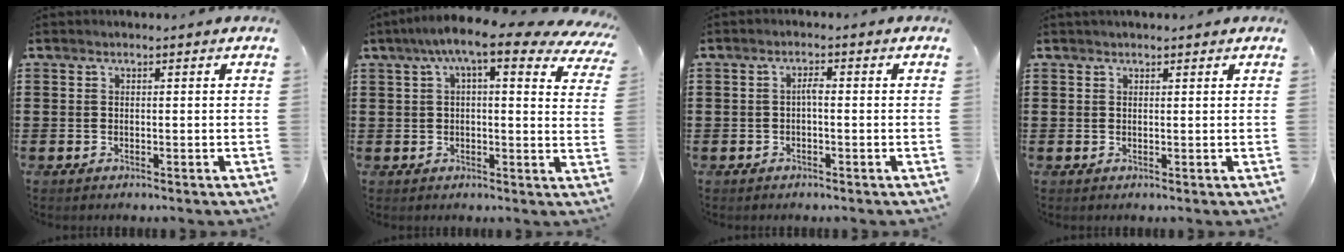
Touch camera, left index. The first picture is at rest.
{"total": 9.1, "force": [6.1, 1.1, 6.7], "torque": [-0.119, -0.018, 0.099]}
{"total": 1.6, "force": [-0.3, 0.6, 1.5], "torque": [-0.032, 0.005, -0.009]}
{"total": 0.9, "force": [0.8, 0.4, 0.2], "torque": [-0.005, 0.002, 0.015]}